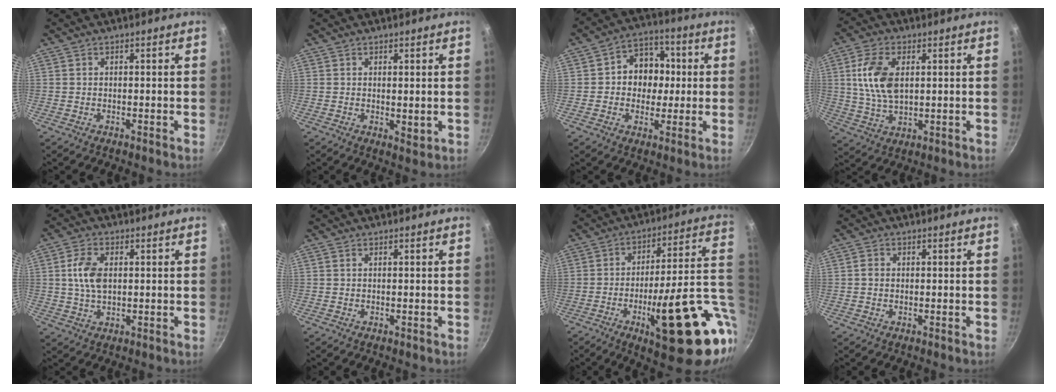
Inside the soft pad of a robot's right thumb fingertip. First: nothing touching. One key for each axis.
{"total": 2.3, "fx": 0.5, "fy": 1.0, "fz": 2.0, "tx": -0.029, "ty": -0.010, "tz": 0.008}
{"total": 10.4, "fx": 0.7, "fy": 8.8, "fz": 5.5, "tx": -0.031, "ty": 0.015, "tz": -0.004}
{"total": 10.7, "fx": 2.2, "fy": 6.1, "fz": 8.5, "tx": -0.159, "ty": -0.005, "tz": 0.042}
{"total": 6.9, "fx": 1.0, "fy": 4.1, "fz": 5.5, "tx": -0.097, "ty": 0.005, "tz": 0.017}
{"total": 0.0}
{"total": 25.2, "fx": -5.9, "fy": 7.0, "fz": 23.4, "tx": -0.294, "ty": 0.010, "tz": -0.074}
{"total": 1.6, "fx": 0.1, "fy": 1.4, "fz": 0.8, "tx": -0.010, "ty": 0.007, "tz": -0.001}